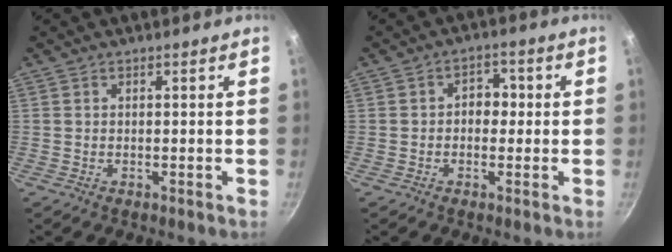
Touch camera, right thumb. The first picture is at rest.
{"total": 4.1, "force": [-0.1, 3.2, 2.5], "torque": [-0.005, 0.008, -0.008]}